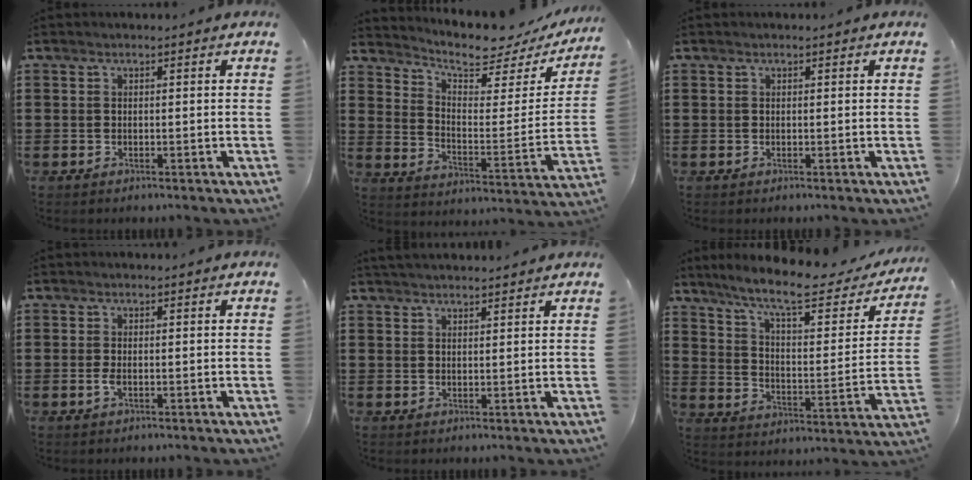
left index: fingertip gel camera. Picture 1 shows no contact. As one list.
[{"total": 6.1, "force": [5.4, 1.5, 2.3], "torque": [-0.060, -0.044, 0.088]}, {"total": 0.0}, {"total": 1.2, "force": [-0.4, 0.3, 1.1], "torque": [-0.029, -0.005, -0.009]}, {"total": 2.0, "force": [1.9, 0.1, 0.3], "torque": [-0.010, 0.002, 0.038]}, {"total": 10.1, "force": [8.1, 1.2, 5.9], "torque": [-0.128, -0.048, 0.131]}]